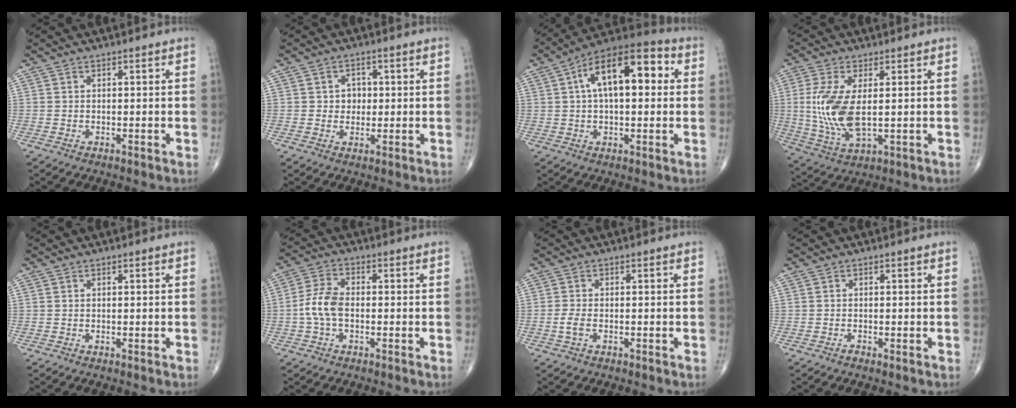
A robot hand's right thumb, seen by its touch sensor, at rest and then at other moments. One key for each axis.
{"total": 3.3, "fx": 0.3, "fy": 2.9, "fz": 1.6, "tx": 0.003, "ty": 0.005, "tz": 0.002}
{"total": 16.2, "fx": 3.5, "fy": 7.8, "fz": 13.8, "tx": -0.202, "ty": 0.035, "tz": 0.045}
{"total": 11.9, "fx": 0.6, "fy": 5.2, "fz": 10.6, "tx": -0.241, "ty": -0.013, "tz": 0.022}
{"total": 0.0}
{"total": 6.2, "fx": -1.1, "fy": 3.4, "fz": 5.0, "tx": -0.113, "ty": 0.021, "tz": -0.028}
{"total": 2.3, "fx": -0.8, "fy": 1.2, "fz": 1.8, "tx": -0.042, "ty": 0.006, "tz": -0.016}
{"total": 0.6, "fx": -0.4, "fy": 0.1, "fz": 0.4, "tx": -0.008, "ty": 0.001, "tz": -0.010}